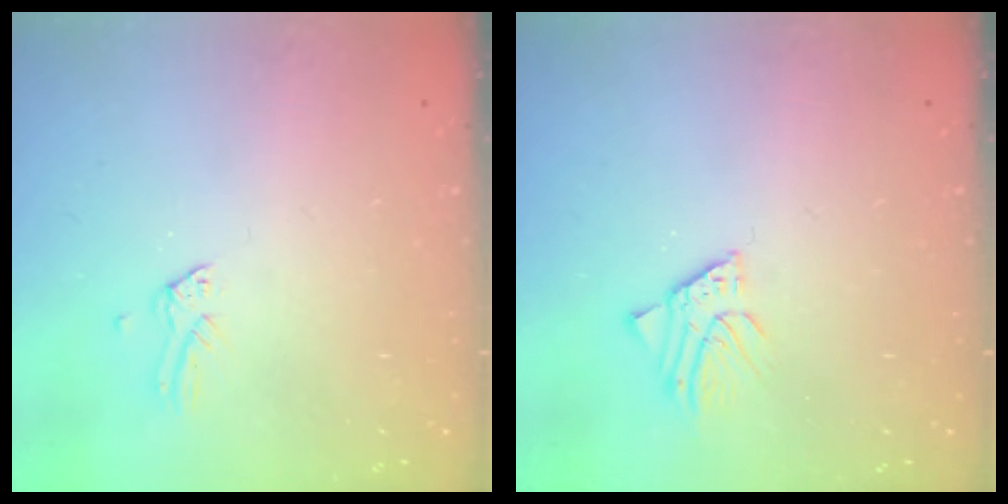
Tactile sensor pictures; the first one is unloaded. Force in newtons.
{"total": 1.4, "press": 1.4, "slide": 0.1}